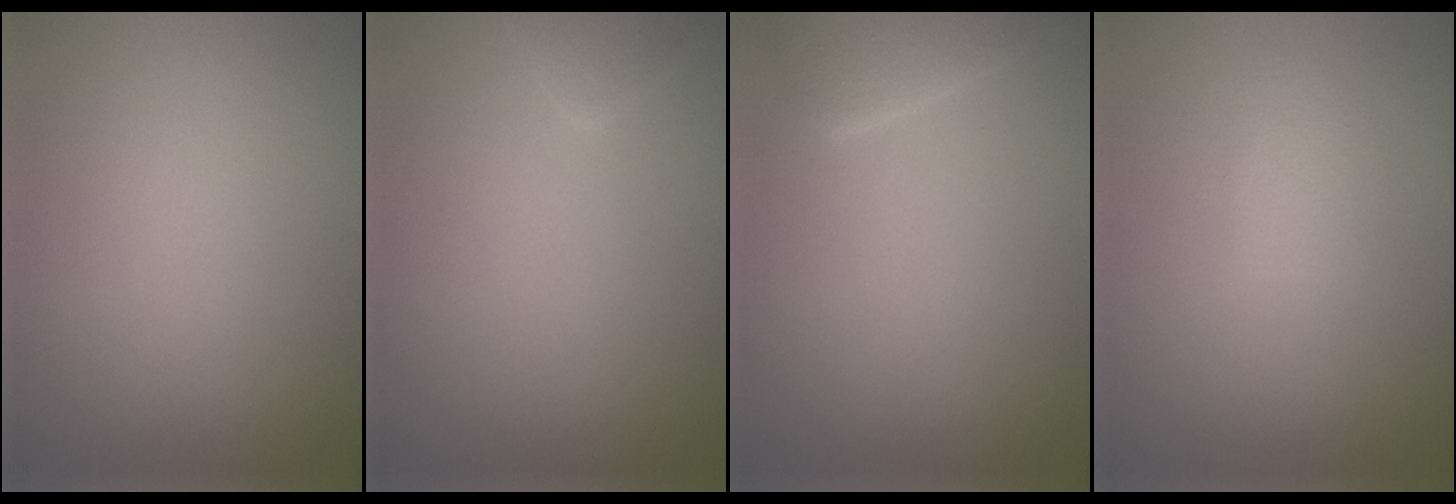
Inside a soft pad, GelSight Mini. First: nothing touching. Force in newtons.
{"total": 1.4, "press": 1.4, "slide": 0.1}
{"total": 2.5, "press": 2.5, "slide": 0.3}
{"total": 1.3, "press": 1.3, "slide": 0.1}